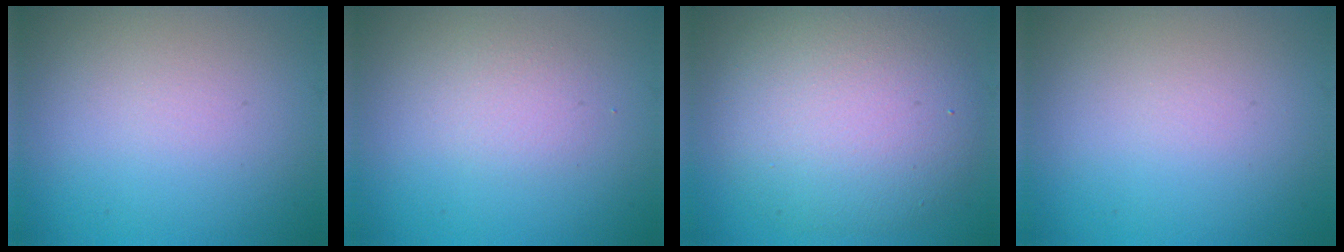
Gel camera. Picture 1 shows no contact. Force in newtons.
{"total": 1.4, "press": 1.4, "slide": 0.0}
{"total": 8.6, "press": 8.5, "slide": 0.8}
{"total": 0.0}